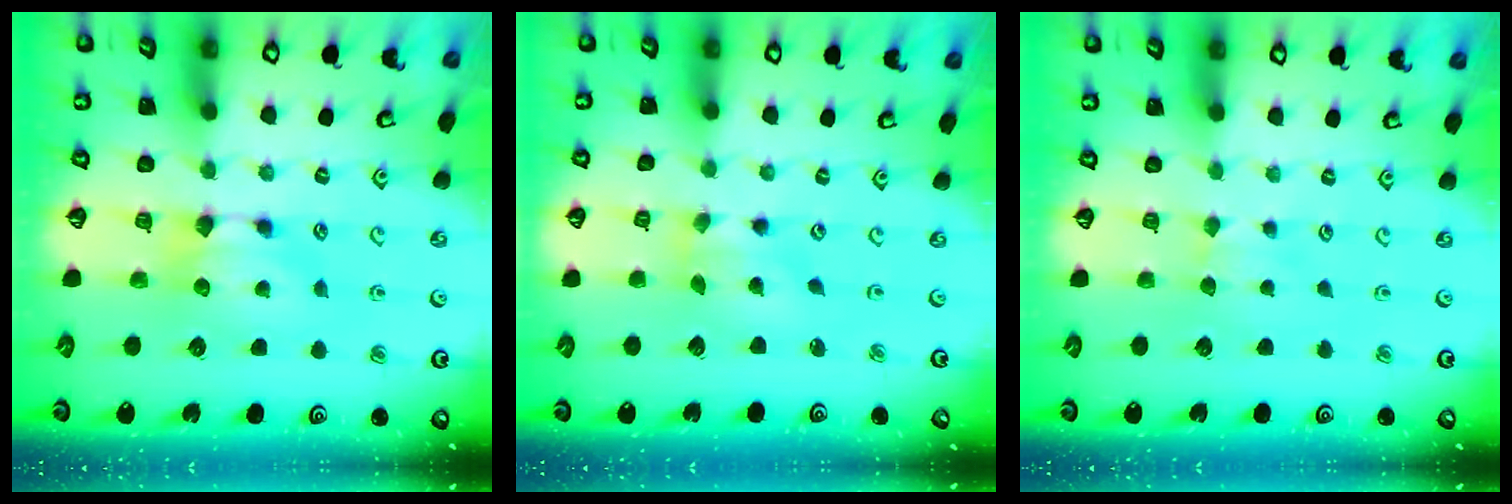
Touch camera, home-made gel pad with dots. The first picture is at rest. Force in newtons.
{"total": 1.5, "press": 0.6, "slide": 1.4}
{"total": 2.3, "press": 2.2, "slide": 0.5}